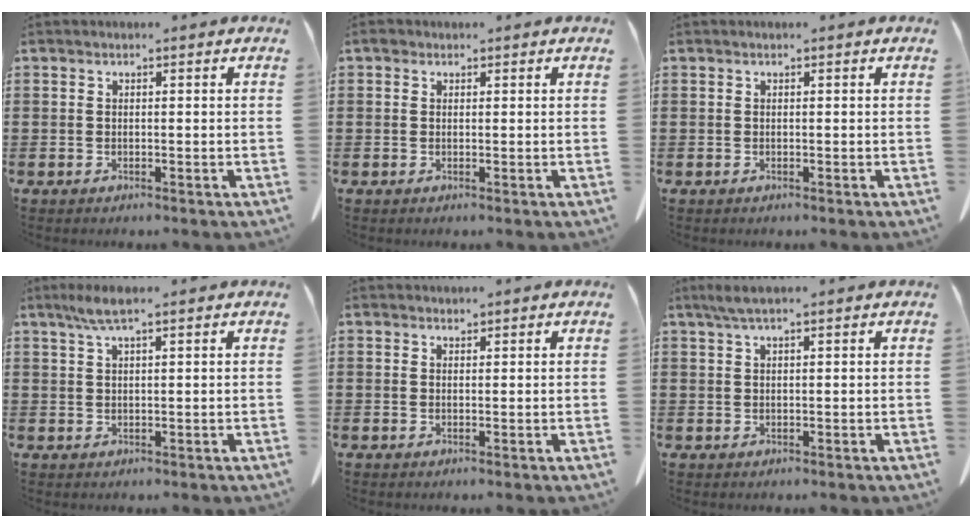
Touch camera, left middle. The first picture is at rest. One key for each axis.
{"total": 0.9, "fx": 0.5, "fy": 0.6, "fz": 0.4, "tx": -0.012, "ty": 0.002, "tz": 0.010}
{"total": 0.0}
{"total": 3.4, "fx": 2.0, "fy": 0.4, "fz": 2.7, "tx": -0.057, "ty": 0.000, "tz": 0.036}
{"total": 0.7, "fx": 0.7, "fy": 0.2, "fz": 0.0, "tx": -0.001, "ty": 0.000, "tz": 0.014}
{"total": 2.2, "fx": 1.4, "fy": 0.2, "fz": 1.7, "tx": -0.036, "ty": -0.001, "tz": 0.026}